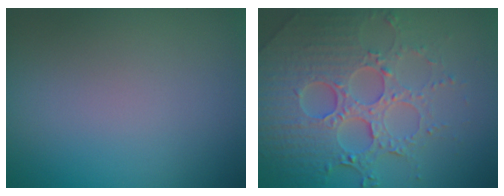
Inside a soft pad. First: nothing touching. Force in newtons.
{"total": 8.0, "press": 5.9, "slide": 5.5}